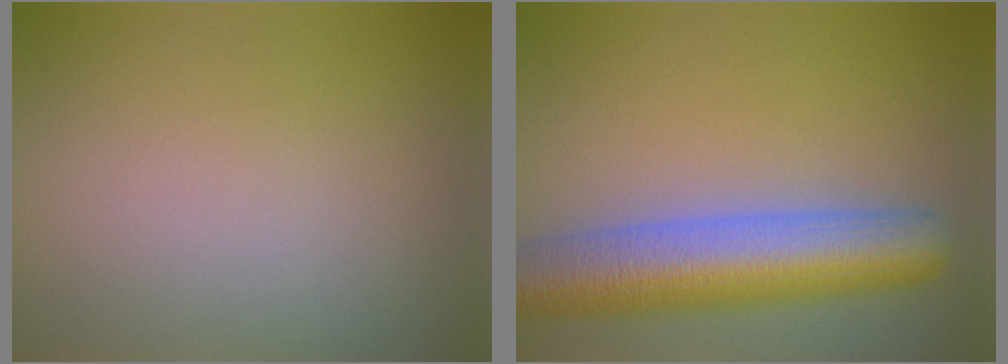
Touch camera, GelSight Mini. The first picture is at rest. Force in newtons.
{"total": 9.3, "press": 9.3, "slide": 0.7}